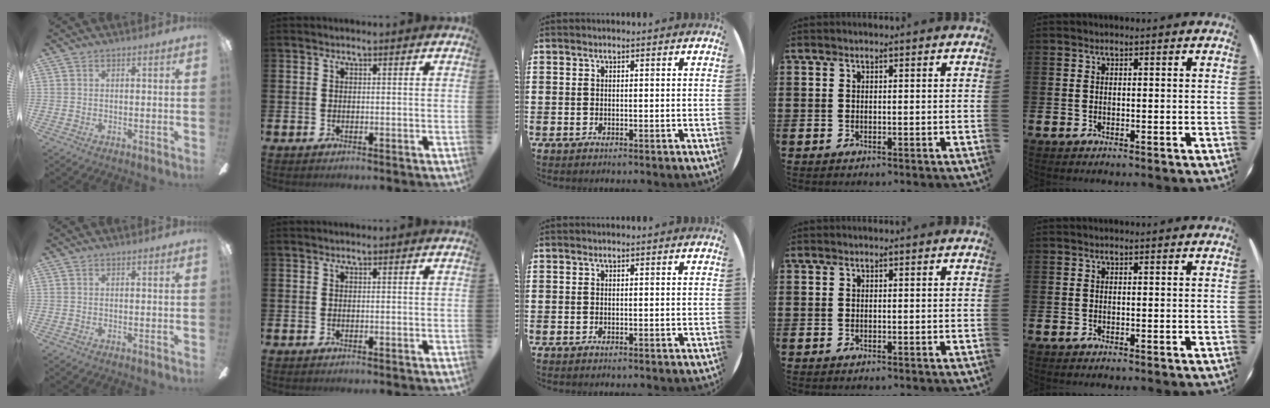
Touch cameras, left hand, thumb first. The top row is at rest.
{}